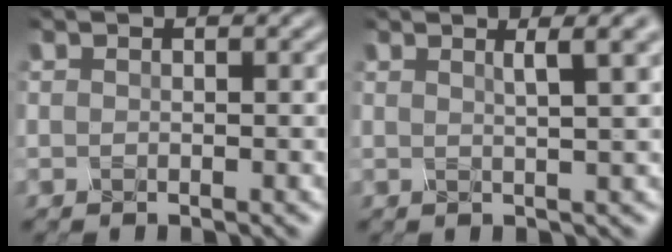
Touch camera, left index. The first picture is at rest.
{"total": 4.7, "force": [2.6, 1.3, 3.7], "torque": [-0.027, 0.035, 0.019]}